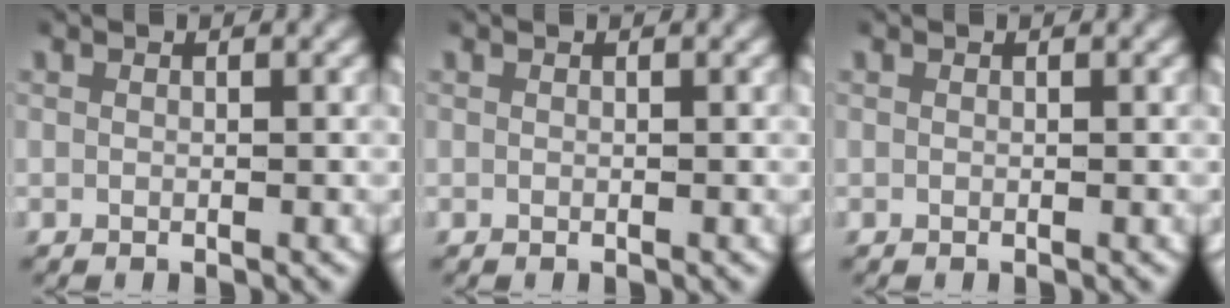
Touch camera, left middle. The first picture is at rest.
{"total": 0.0}
{"total": 0.0}